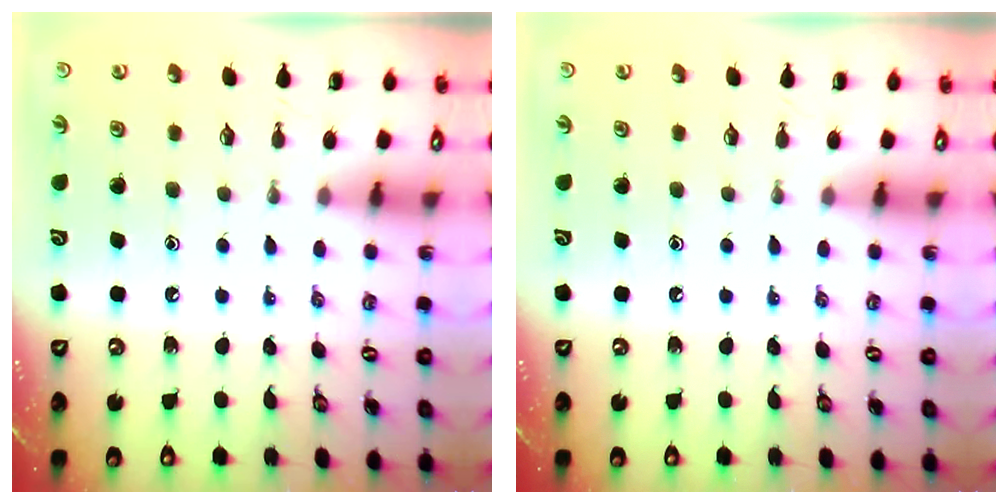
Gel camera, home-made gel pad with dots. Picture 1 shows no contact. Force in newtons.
{"total": 0.0}